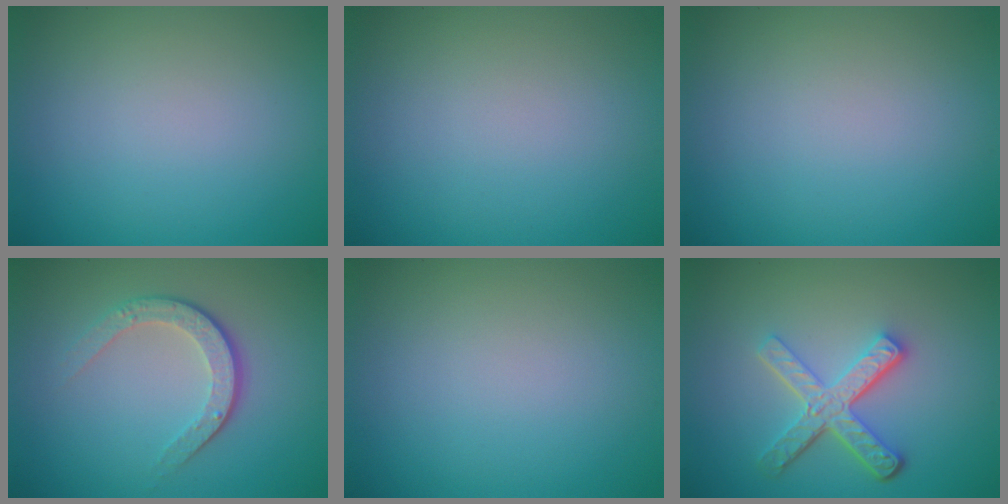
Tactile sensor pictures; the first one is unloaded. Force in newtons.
{"total": 0.0}
{"total": 0.0}
{"total": 3.5, "press": 2.6, "slide": 2.4}
{"total": 0.0}
{"total": 4.9, "press": 3.6, "slide": 3.3}